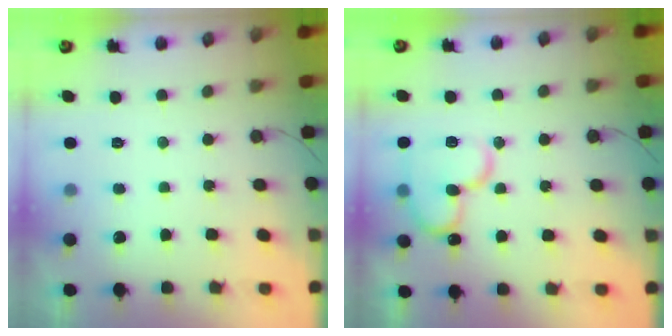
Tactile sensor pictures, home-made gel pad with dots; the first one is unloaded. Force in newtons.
{"total": 13.9, "press": 13.8, "slide": 2.0}